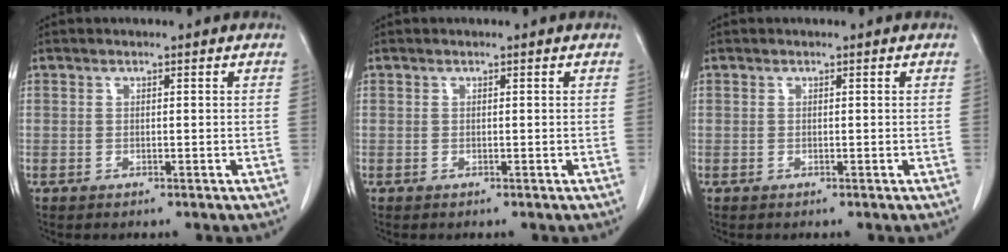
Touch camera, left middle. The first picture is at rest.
{"total": 0.0}
{"total": 0.0}